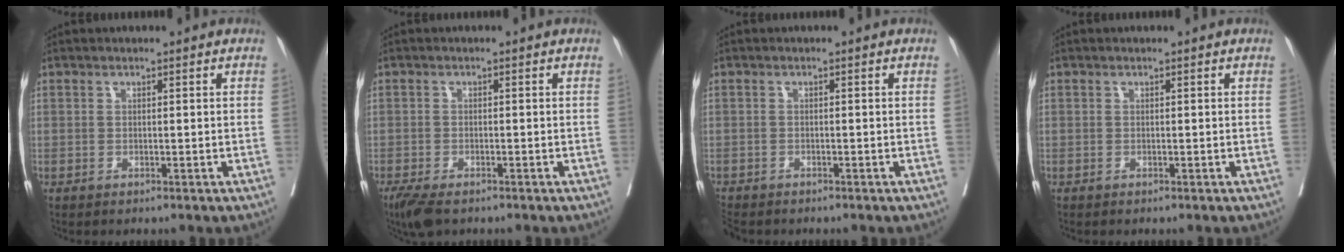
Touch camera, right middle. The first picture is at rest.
{"total": 4.6, "force": [-3.4, 1.5, 2.7], "torque": [-0.051, -0.012, -0.056]}
{"total": 3.8, "force": [-3.4, 1.2, 1.1], "torque": [-0.025, -0.011, -0.062]}
{"total": 0.0}